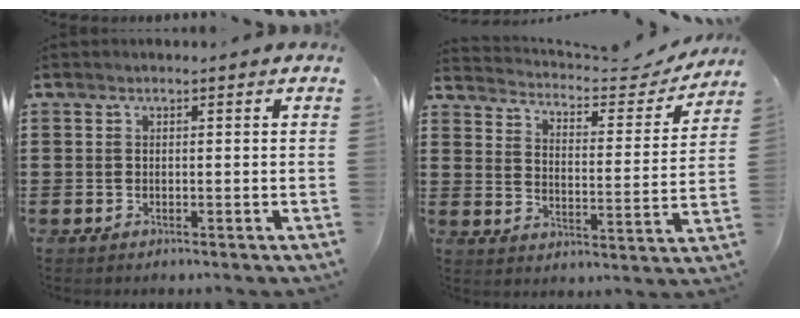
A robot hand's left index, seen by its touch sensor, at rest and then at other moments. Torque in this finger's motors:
{"motor_torque": [1.07, -1.06, 0.05, 0.04]}